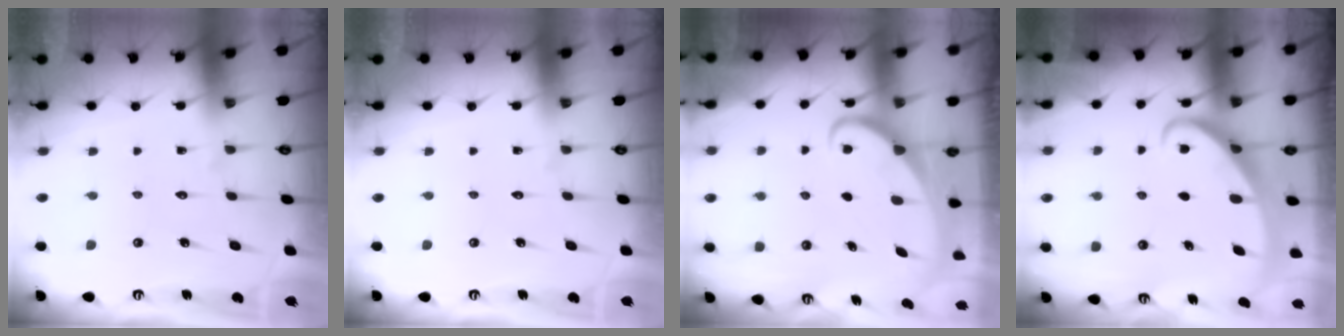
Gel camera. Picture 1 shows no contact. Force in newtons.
{"total": 0.0}
{"total": 2.4, "press": 2.3, "slide": 0.3}
{"total": 2.6, "press": 2.6, "slide": 0.4}